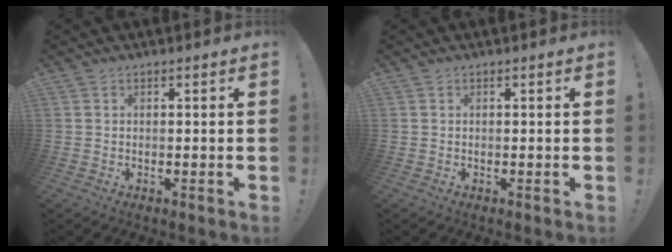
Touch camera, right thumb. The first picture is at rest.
{"total": 0.0}